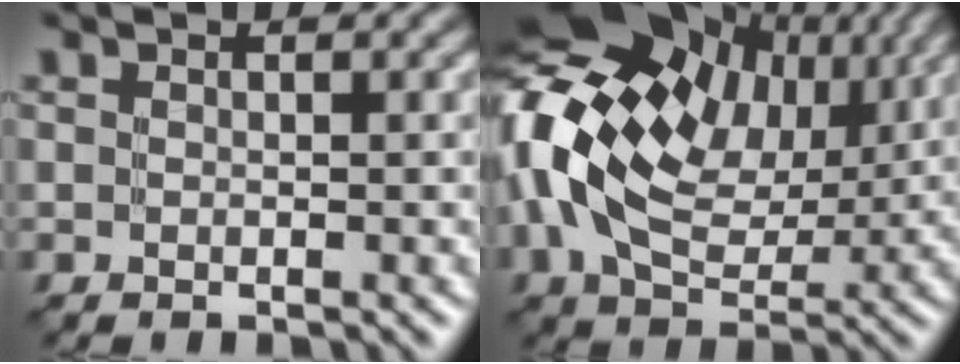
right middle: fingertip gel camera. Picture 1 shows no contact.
{"total": 16.7, "force": [4.7, 11.3, 11.4], "torque": [-0.223, 0.033, 0.078]}